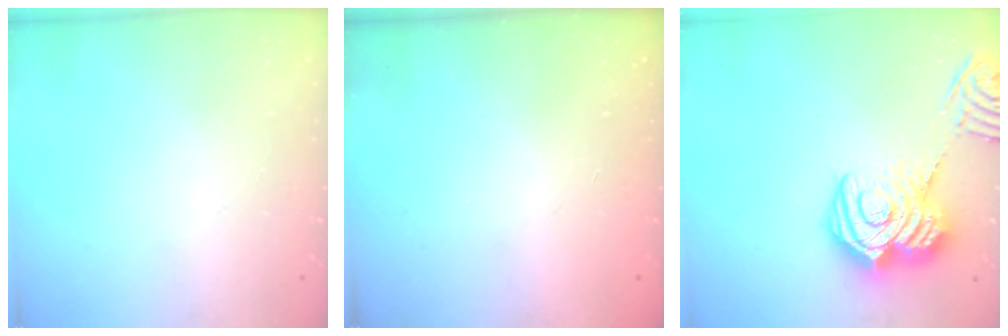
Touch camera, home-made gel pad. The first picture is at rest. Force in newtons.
{"total": 2.3, "press": 2.2, "slide": 0.7}
{"total": 20.4, "press": 20.3, "slide": 2.1}